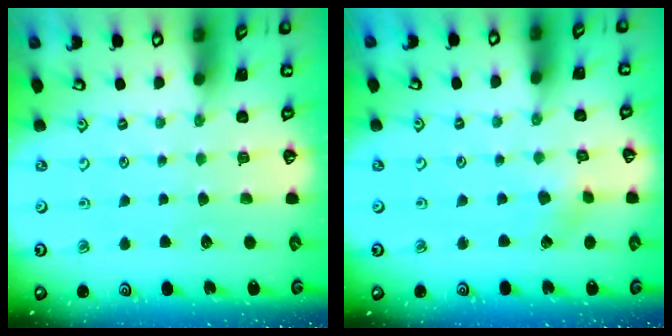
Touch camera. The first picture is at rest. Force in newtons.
{"total": 2.2, "press": 2.2, "slide": 0.2}